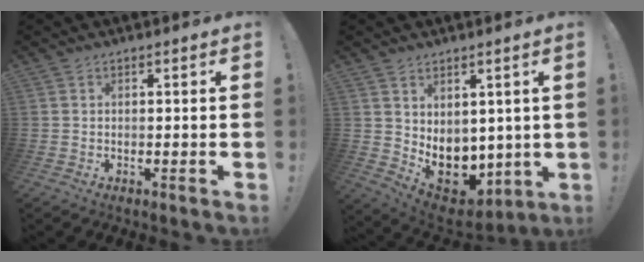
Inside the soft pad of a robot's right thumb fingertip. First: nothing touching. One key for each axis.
{"total": 10.3, "fx": 0.6, "fy": 9.0, "fz": 5.1, "tx": -0.051, "ty": -0.020, "tz": 0.029}